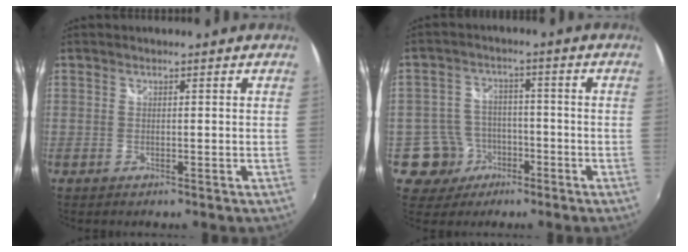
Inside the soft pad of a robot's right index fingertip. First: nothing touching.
{"total": 7.8, "force": [-3.6, 6.9, 0.8], "torque": [-0.035, 0.023, -0.051]}